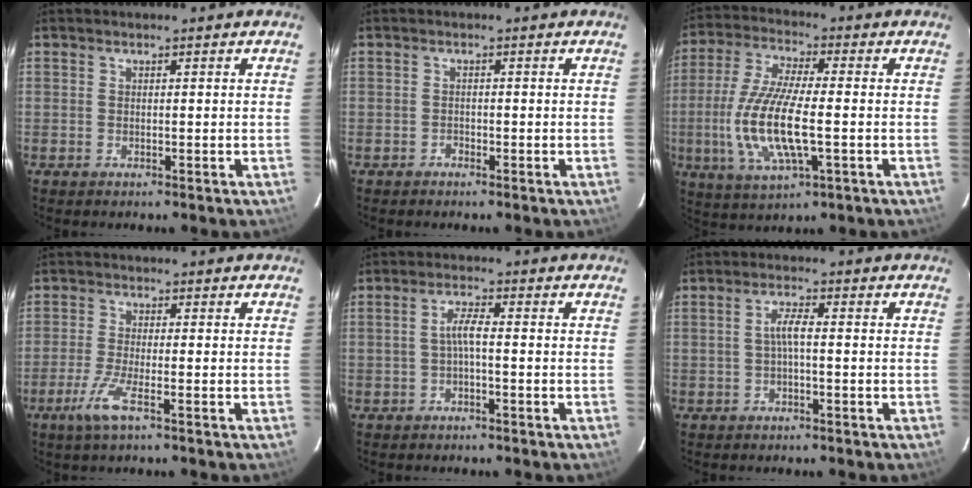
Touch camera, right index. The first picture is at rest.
{"total": 0.8, "force": [-0.7, 0.4, -0.1], "torque": [0.001, 0.003, -0.012]}
{"total": 14.4, "force": [-2.6, 4.0, 13.6], "torque": [-0.287, -0.011, -0.051]}
{"total": 5.2, "force": [-2.9, 0.1, 4.3], "torque": [-0.104, -0.011, -0.059]}
{"total": 2.8, "force": [-0.7, 0.3, 2.7], "torque": [-0.056, 0.006, -0.012]}
{"total": 2.7, "force": [-0.4, 0.3, 2.6], "torque": [-0.054, 0.006, -0.006]}